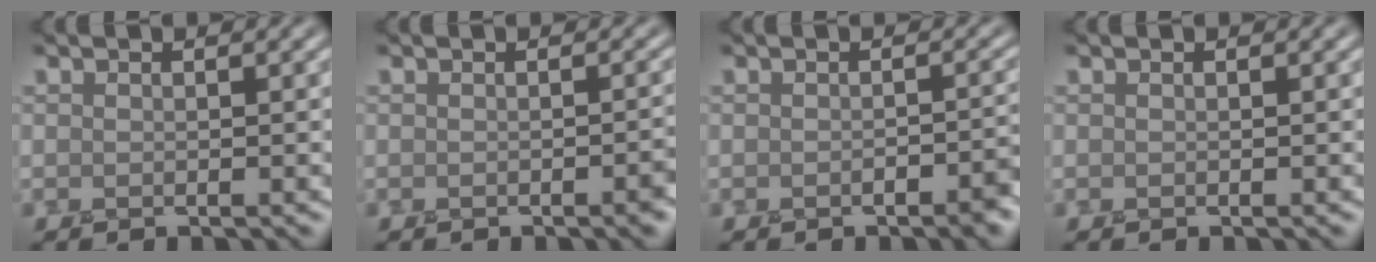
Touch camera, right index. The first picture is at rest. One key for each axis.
{"total": 1.8, "fx": -0.7, "fy": 0.6, "fz": 1.5, "tx": -0.015, "ty": 0.003, "tz": -0.012}
{"total": 2.4, "fx": -1.3, "fy": 0.8, "fz": 1.9, "tx": -0.027, "ty": 0.002, "tz": -0.020}
{"total": 0.0}